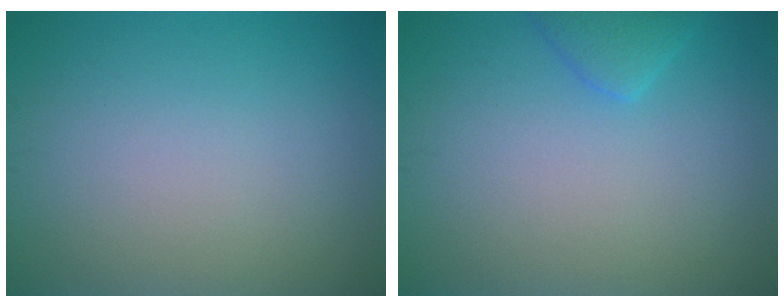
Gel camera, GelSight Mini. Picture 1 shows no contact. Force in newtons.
{"total": 1.8, "press": 1.8, "slide": 0.1}